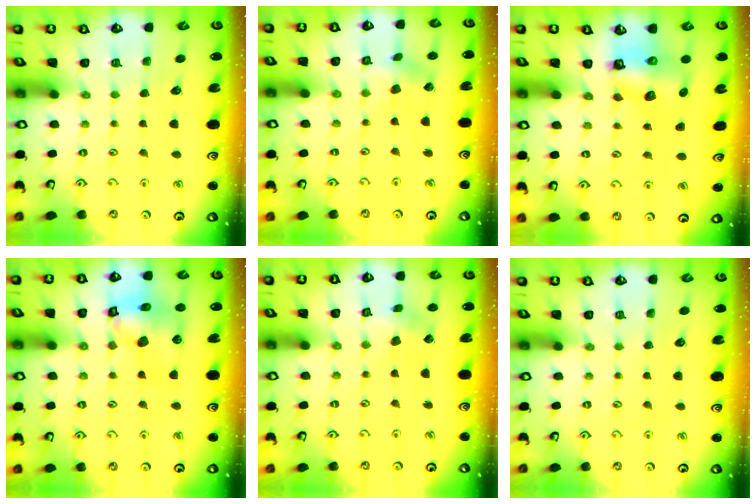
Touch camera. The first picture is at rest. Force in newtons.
{"total": 4.0, "press": 4.0, "slide": 0.5}
{"total": 7.4, "press": 7.3, "slide": 1.2}
{"total": 12.5, "press": 12.4, "slide": 1.7}
{"total": 2.3, "press": 2.2, "slide": 0.3}
{"total": 0.0}